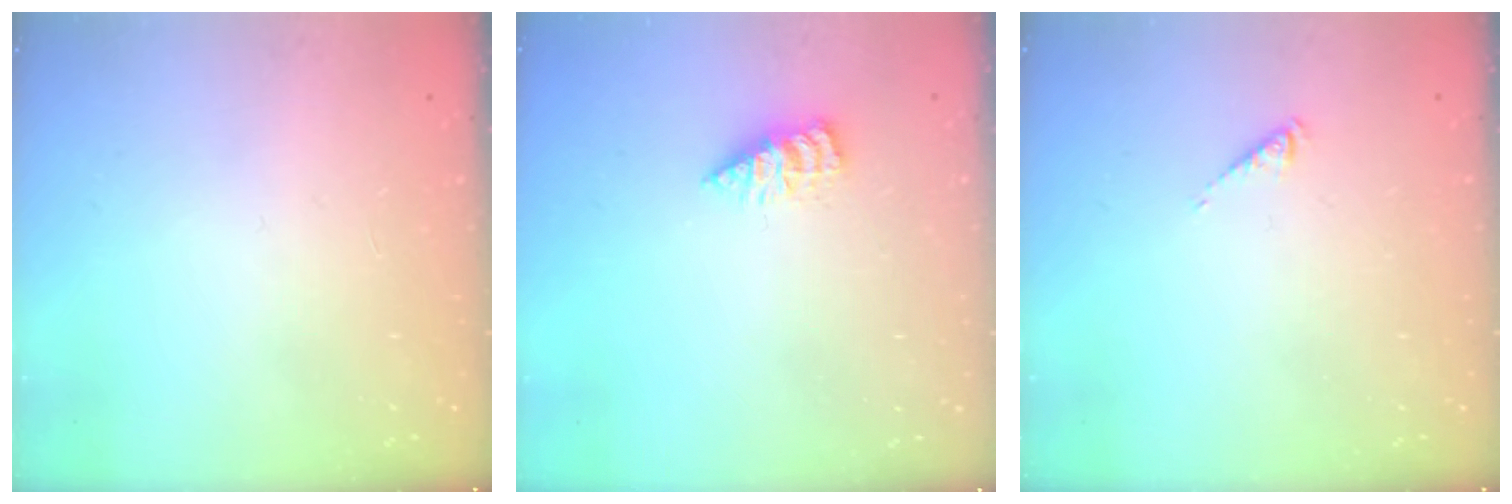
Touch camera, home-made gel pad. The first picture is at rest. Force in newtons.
{"total": 2.9, "press": 2.8, "slide": 0.4}
{"total": 0.7, "press": 0.7, "slide": 0.0}